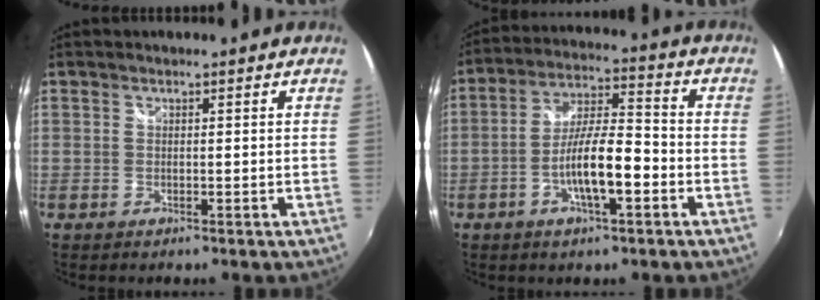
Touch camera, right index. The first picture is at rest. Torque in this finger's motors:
{"motor_torque": [1.21, -0.93, 0.81, 0.18]}